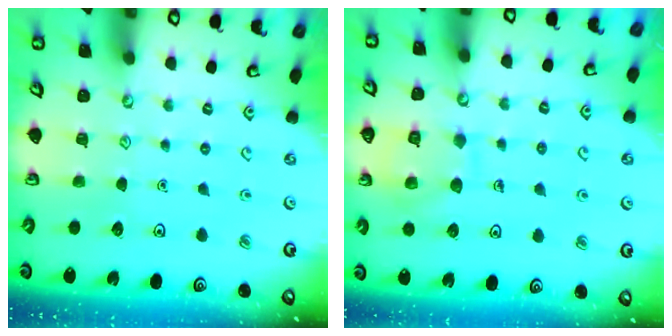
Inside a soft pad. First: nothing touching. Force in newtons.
{"total": 10.5, "press": 10.4, "slide": 0.9}